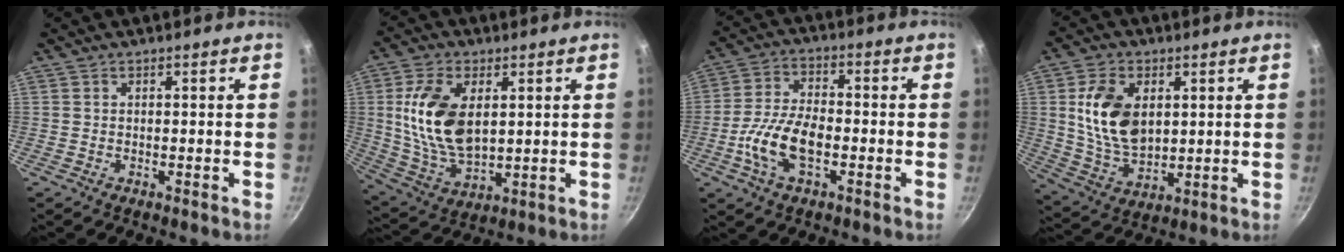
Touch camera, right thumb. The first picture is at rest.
{"total": 15.0, "force": [2.8, 8.8, 11.9], "torque": [-0.214, -0.016, 0.063]}
{"total": 10.8, "force": [-3.1, 5.5, 8.8], "torque": [-0.167, 0.026, -0.069]}
{"total": 13.3, "force": [2.7, 8.6, 9.8], "torque": [-0.164, -0.018, 0.061]}